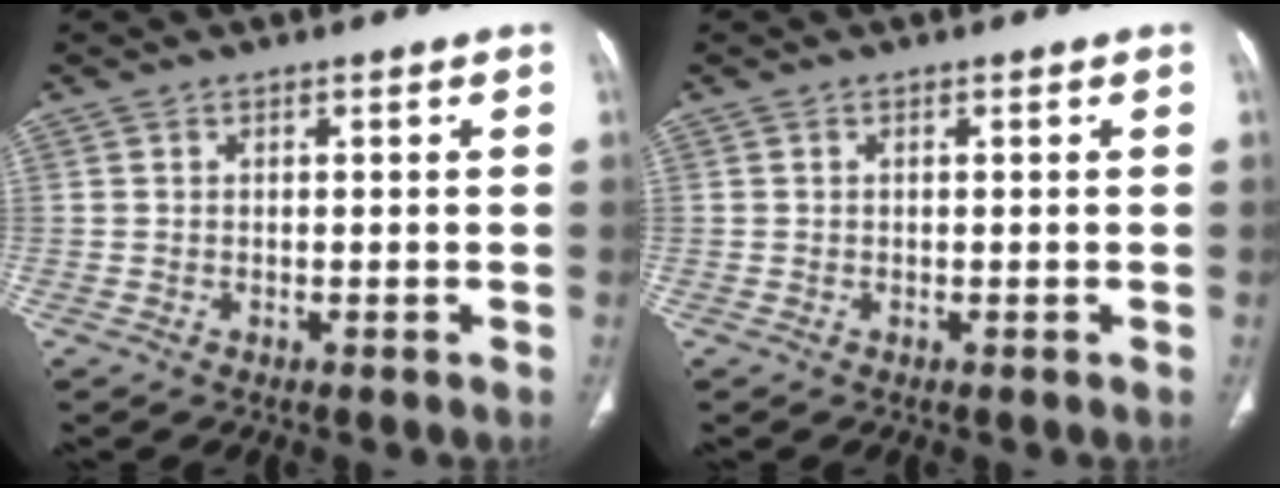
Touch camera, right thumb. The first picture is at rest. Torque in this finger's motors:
{"motor_torque": [-0.07, 0.28, -0.48, 0.30, 0.04]}